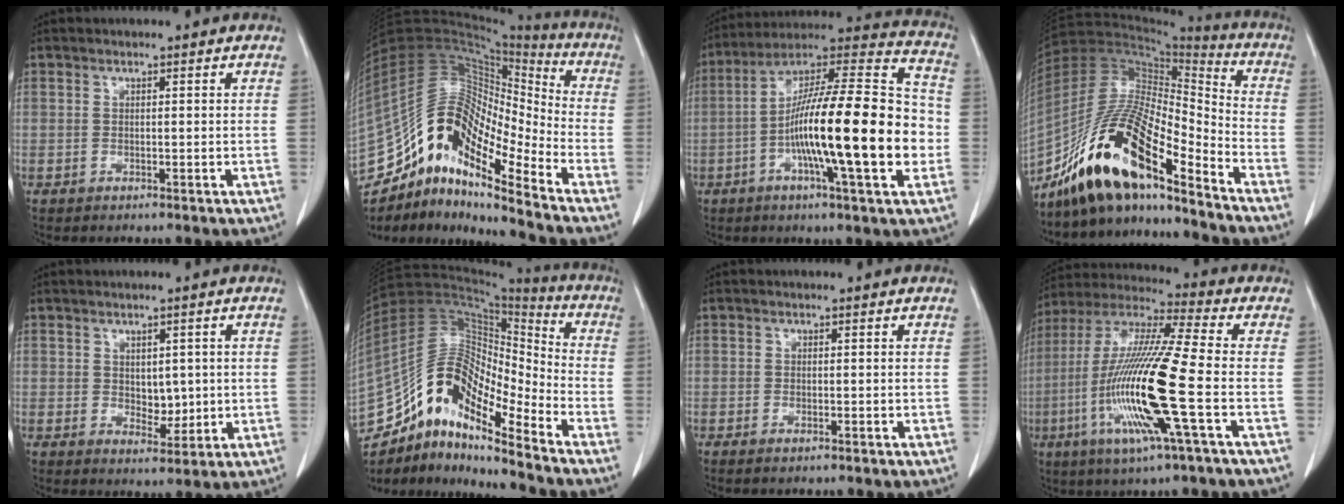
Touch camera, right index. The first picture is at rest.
{"total": 19.3, "force": [-14.3, 4.8, 12.1], "torque": [-0.229, 0.055, -0.258]}
{"total": 23.5, "force": [-4.1, 2.5, 23.0], "torque": [-0.350, 0.010, -0.070]}
{"total": 19.6, "force": [-13.7, 4.1, 13.4], "torque": [-0.264, 0.007, -0.246]}
{"total": 3.9, "force": [0.5, 2.4, 3.0], "torque": [-0.037, -0.004, 0.020]}
{"total": 17.8, "force": [-13.4, 4.6, 10.8], "torque": [-0.193, 0.051, -0.242]}
{"total": 0.8, "force": [-0.6, 0.2, 0.5], "torque": [-0.011, -0.002, -0.007]}
{"total": 18.6, "force": [-4.7, 0.0, 18.0], "torque": [-0.371, -0.016, -0.098]}